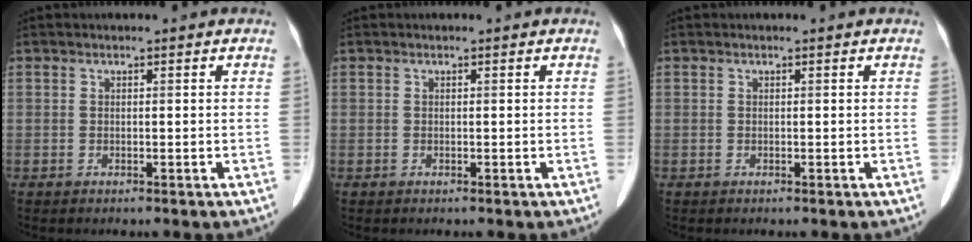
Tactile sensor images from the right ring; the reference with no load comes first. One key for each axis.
{"total": 0.0}
{"total": 0.0}